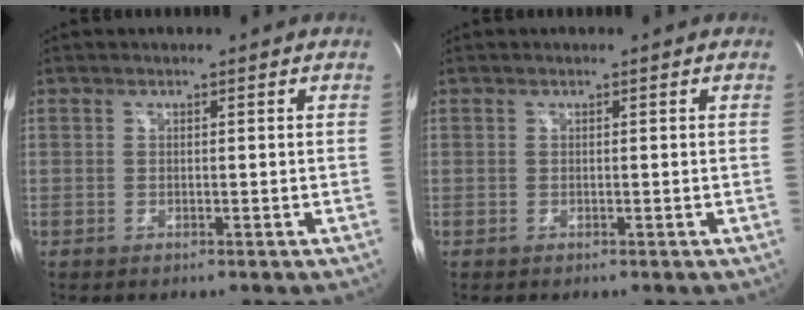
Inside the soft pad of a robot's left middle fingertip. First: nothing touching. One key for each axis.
{"total": 0.0}